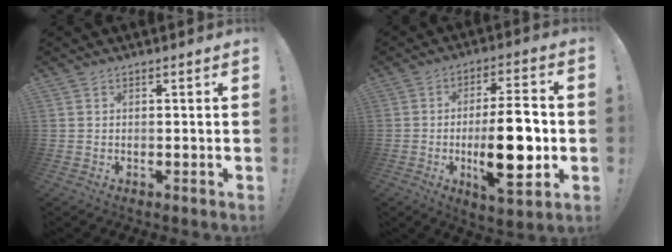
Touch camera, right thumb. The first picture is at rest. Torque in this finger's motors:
{"motor_torque": [2.41, 2.61, 0.26, -0.29, 0.44]}